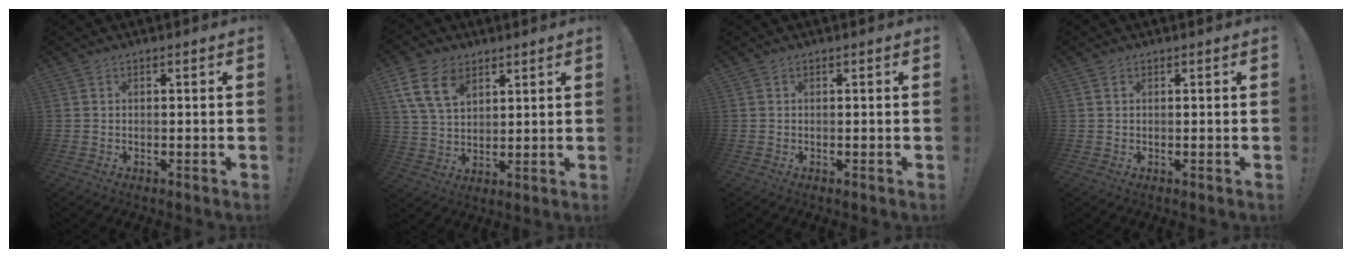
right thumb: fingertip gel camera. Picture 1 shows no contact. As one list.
[{"total": 12.4, "force": [6.5, 8.1, 6.7], "torque": [-0.125, -0.018, 0.126]}, {"total": 0.0}, {"total": 0.9, "force": [0.4, 0.7, 0.3], "torque": [-0.004, 0.000, 0.007]}]